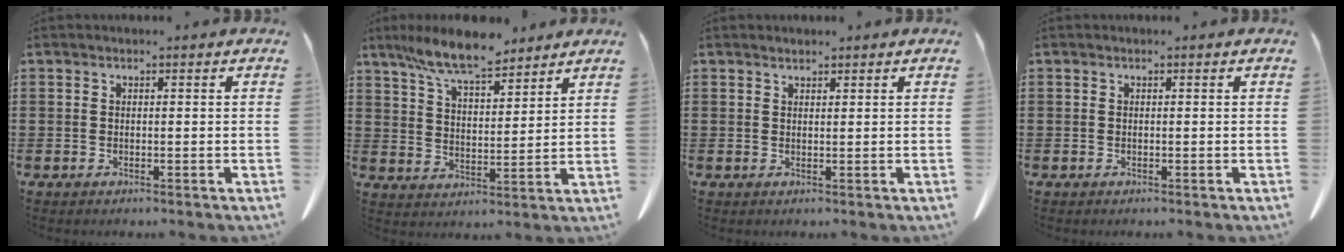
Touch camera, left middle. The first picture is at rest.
{"total": 9.2, "force": [7.8, 1.8, 4.5], "torque": [-0.111, -0.020, 0.147]}
{"total": 1.1, "force": [1.1, 0.2, 0.1], "torque": [-0.005, -0.001, 0.023]}
{"total": 0.0}